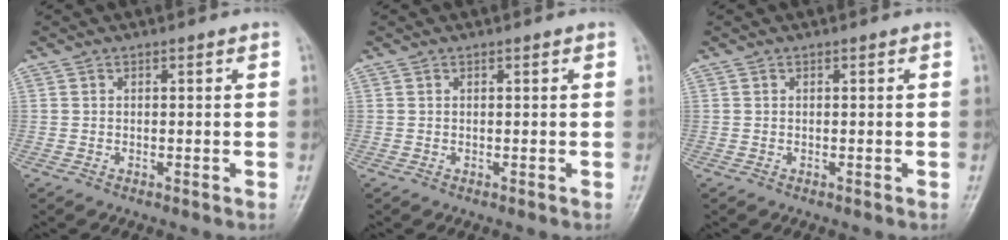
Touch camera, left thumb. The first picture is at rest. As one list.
[{"total": 0.0}, {"total": 0.0}]